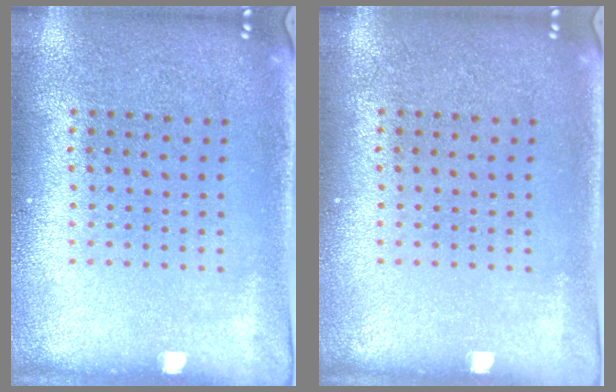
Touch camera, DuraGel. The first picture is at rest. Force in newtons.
{"total": 0.0}